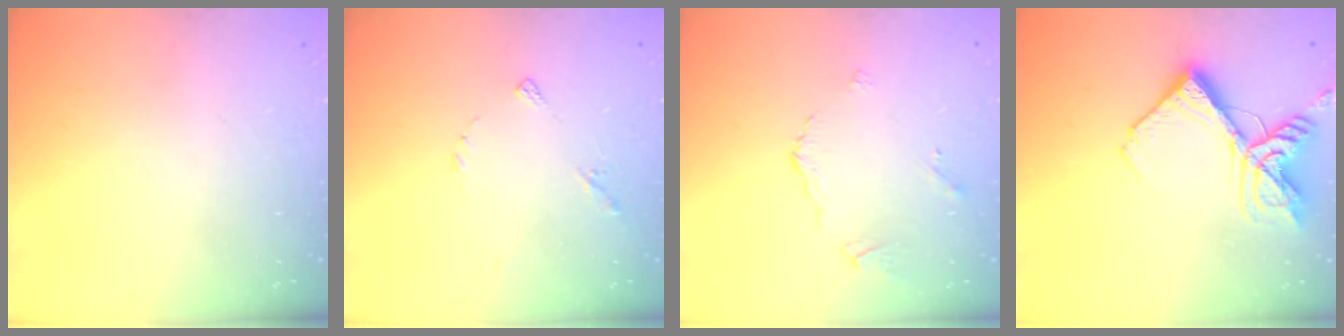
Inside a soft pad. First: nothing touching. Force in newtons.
{"total": 4.8, "press": 4.8, "slide": 0.5}
{"total": 3.5, "press": 3.5, "slide": 0.6}
{"total": 14.2, "press": 14.1, "slide": 1.8}